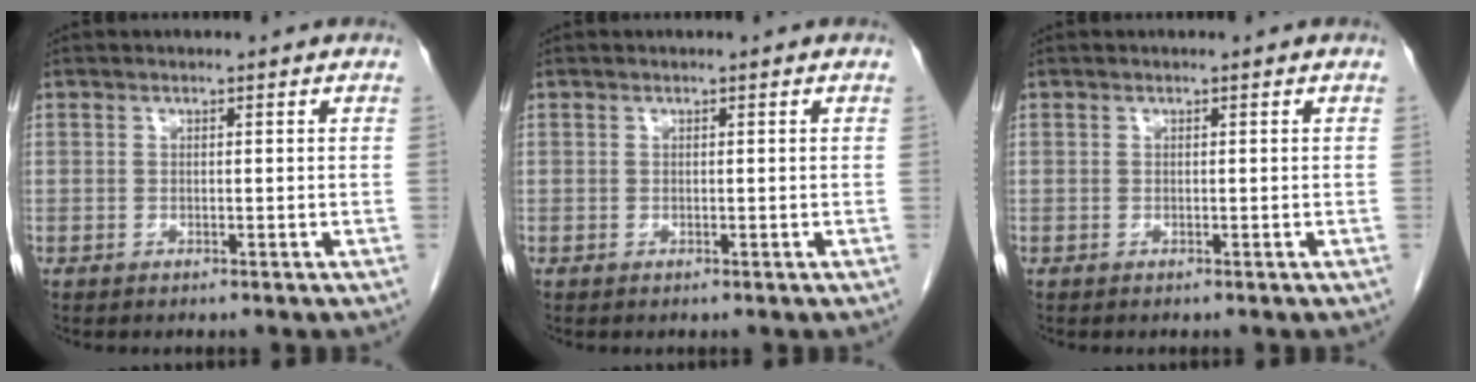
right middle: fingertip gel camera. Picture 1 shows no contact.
{"total": 0.0}
{"total": 0.0}